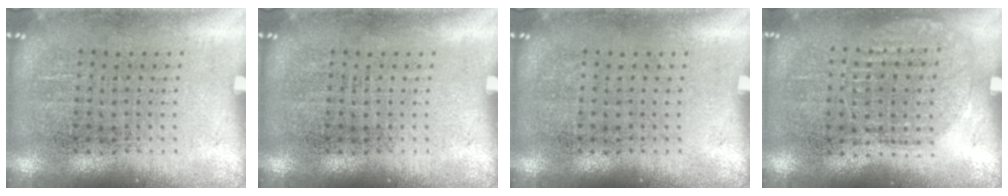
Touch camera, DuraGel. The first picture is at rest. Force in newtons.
{"total": 0.0}
{"total": 0.0}
{"total": 1.0, "press": 0.9, "slide": 0.3}